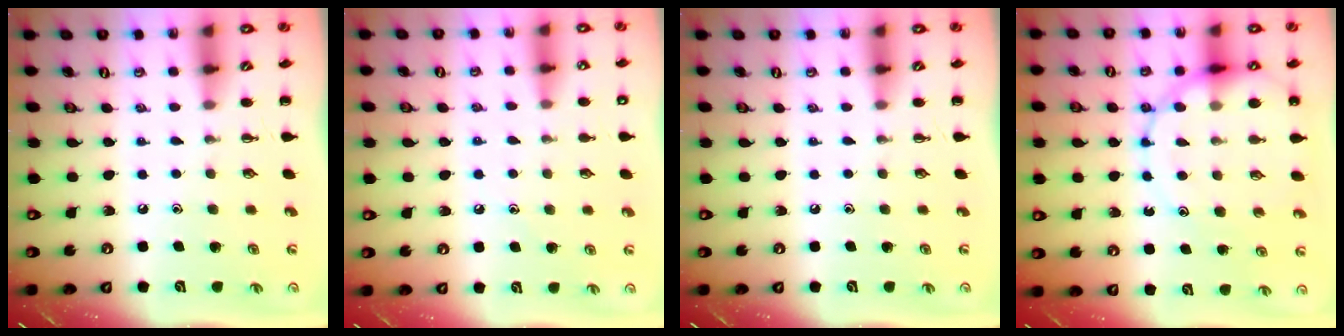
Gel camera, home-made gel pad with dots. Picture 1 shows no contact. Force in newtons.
{"total": 7.5, "press": 7.2, "slide": 2.1}
{"total": 0.0}
{"total": 15.9, "press": 15.5, "slide": 3.7}